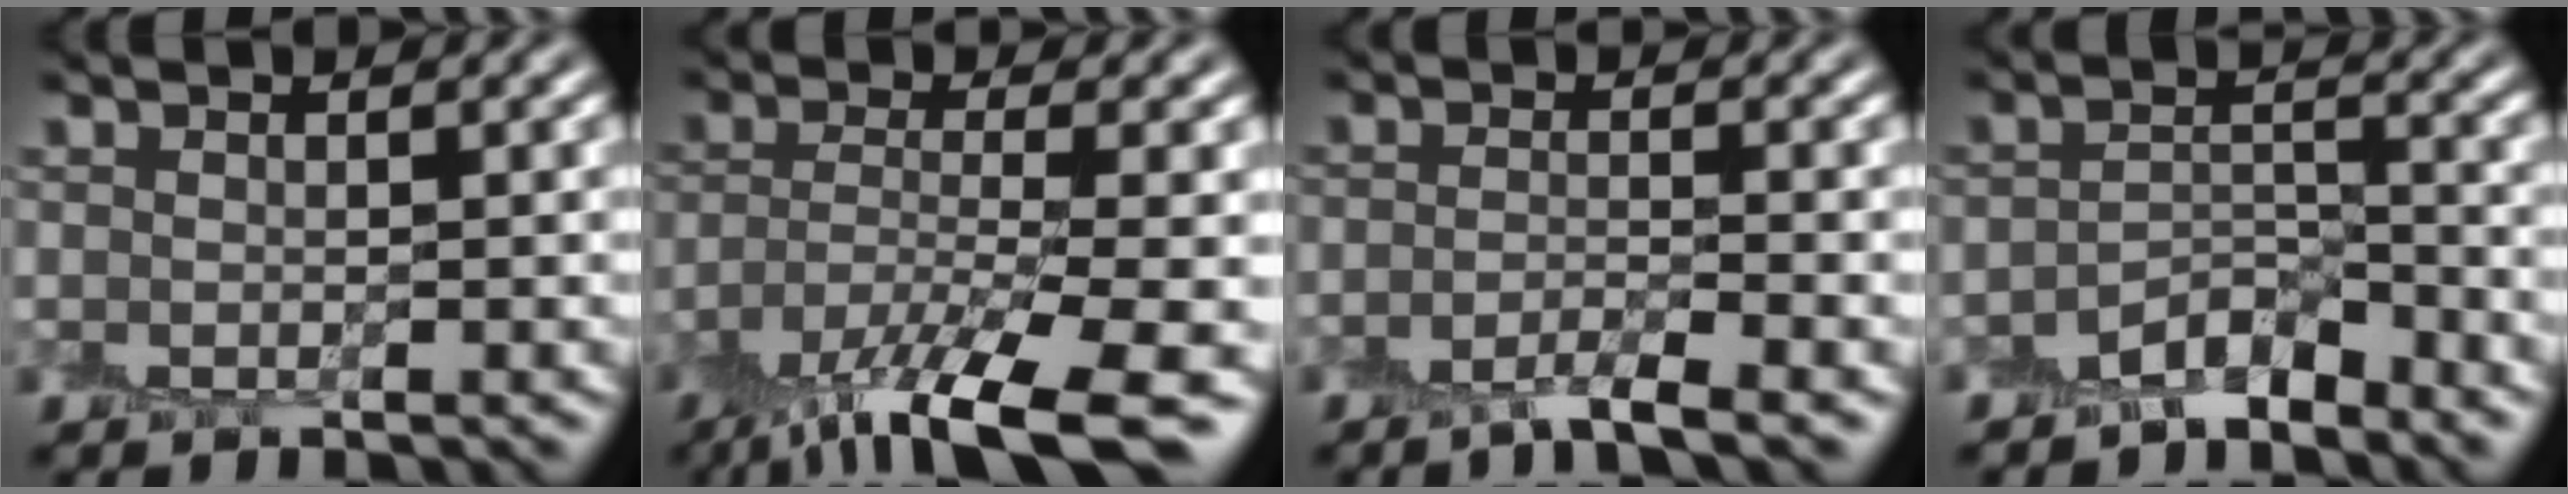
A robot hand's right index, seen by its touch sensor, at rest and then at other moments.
{"total": 9.8, "force": [-6.6, 2.2, 6.9], "torque": [-0.129, -0.013, -0.117]}
{"total": 2.2, "force": [-1.7, 0.1, 1.3], "torque": [-0.025, -0.001, -0.044]}
{"total": 2.6, "force": [-2.4, 0.8, 0.6], "torque": [-0.008, 0.011, -0.050]}